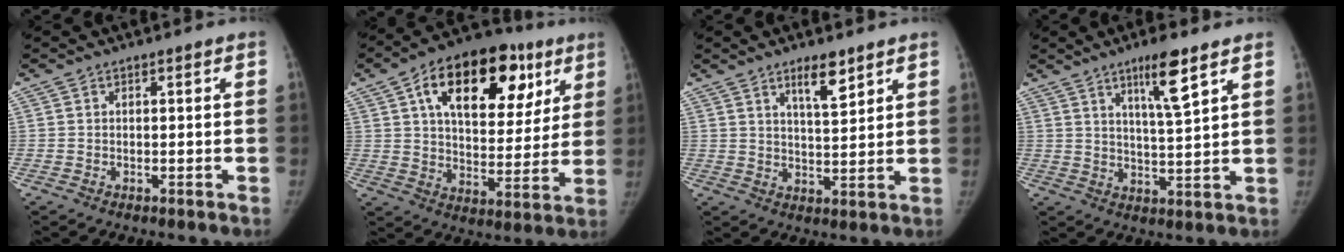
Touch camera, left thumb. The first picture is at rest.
{"total": 24.4, "force": [10.6, 13.5, 17.3], "torque": [-0.221, 0.006, 0.165]}
{"total": 6.1, "force": [4.0, 1.8, 4.2], "torque": [-0.055, -0.032, 0.068]}
{"total": 8.1, "force": [4.9, 0.8, 6.5], "torque": [-0.109, -0.033, 0.087]}